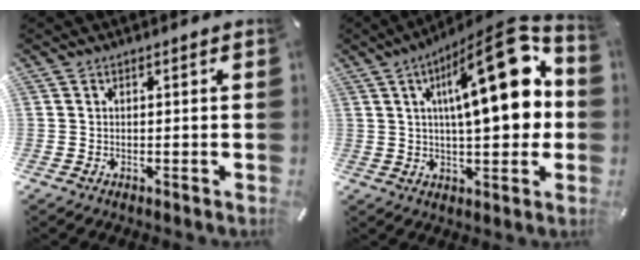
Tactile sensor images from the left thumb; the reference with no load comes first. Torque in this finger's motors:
{"motor_torque": [2.46, 2.55, 1.61, -1.17, 0.46]}